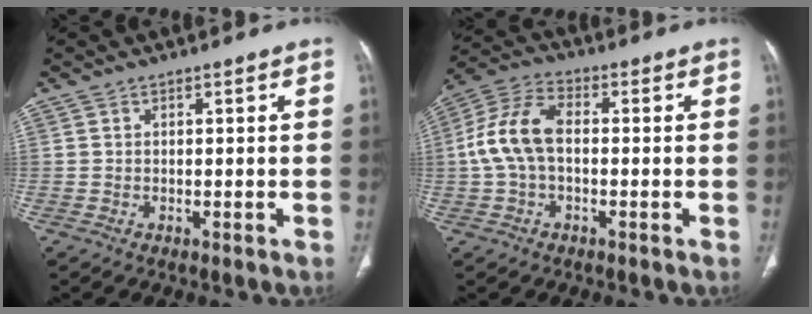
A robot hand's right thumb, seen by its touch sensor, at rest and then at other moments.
{"total": 10.4, "force": [-0.3, 6.2, 8.3], "torque": [-0.174, 0.030, -0.011]}